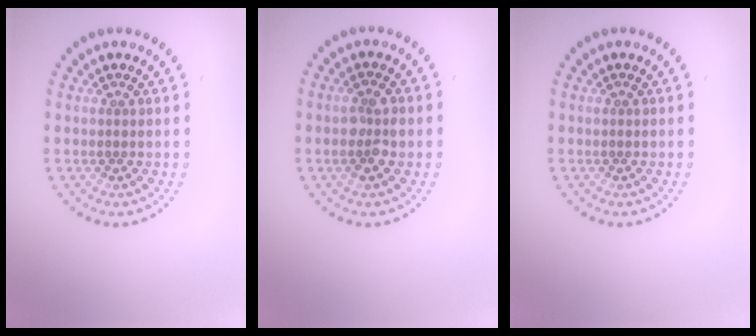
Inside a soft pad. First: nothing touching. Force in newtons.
{"total": 2.5, "press": 2.4, "slide": 0.6}
{"total": 0.0}